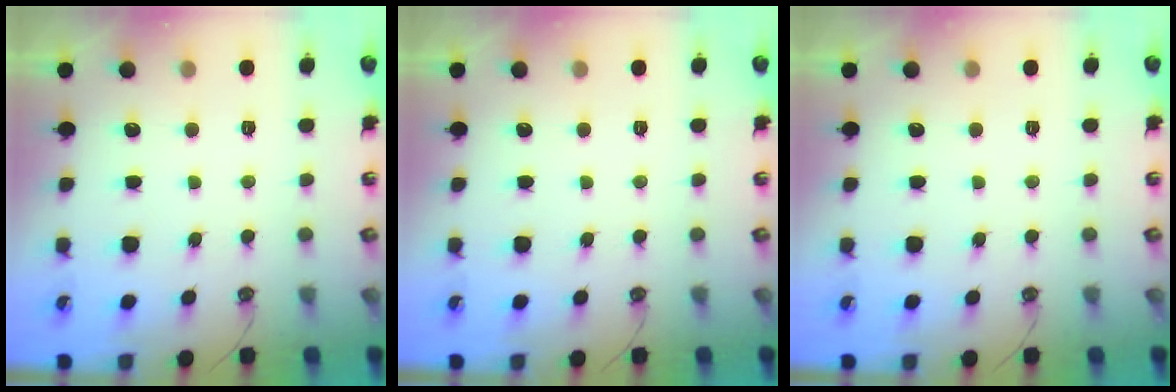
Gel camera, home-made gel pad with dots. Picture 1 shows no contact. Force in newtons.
{"total": 0.0}
{"total": 0.0}